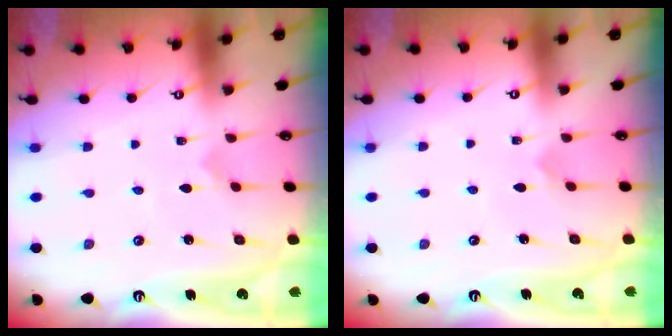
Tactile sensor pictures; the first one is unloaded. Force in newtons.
{"total": 2.7, "press": 2.7, "slide": 0.3}